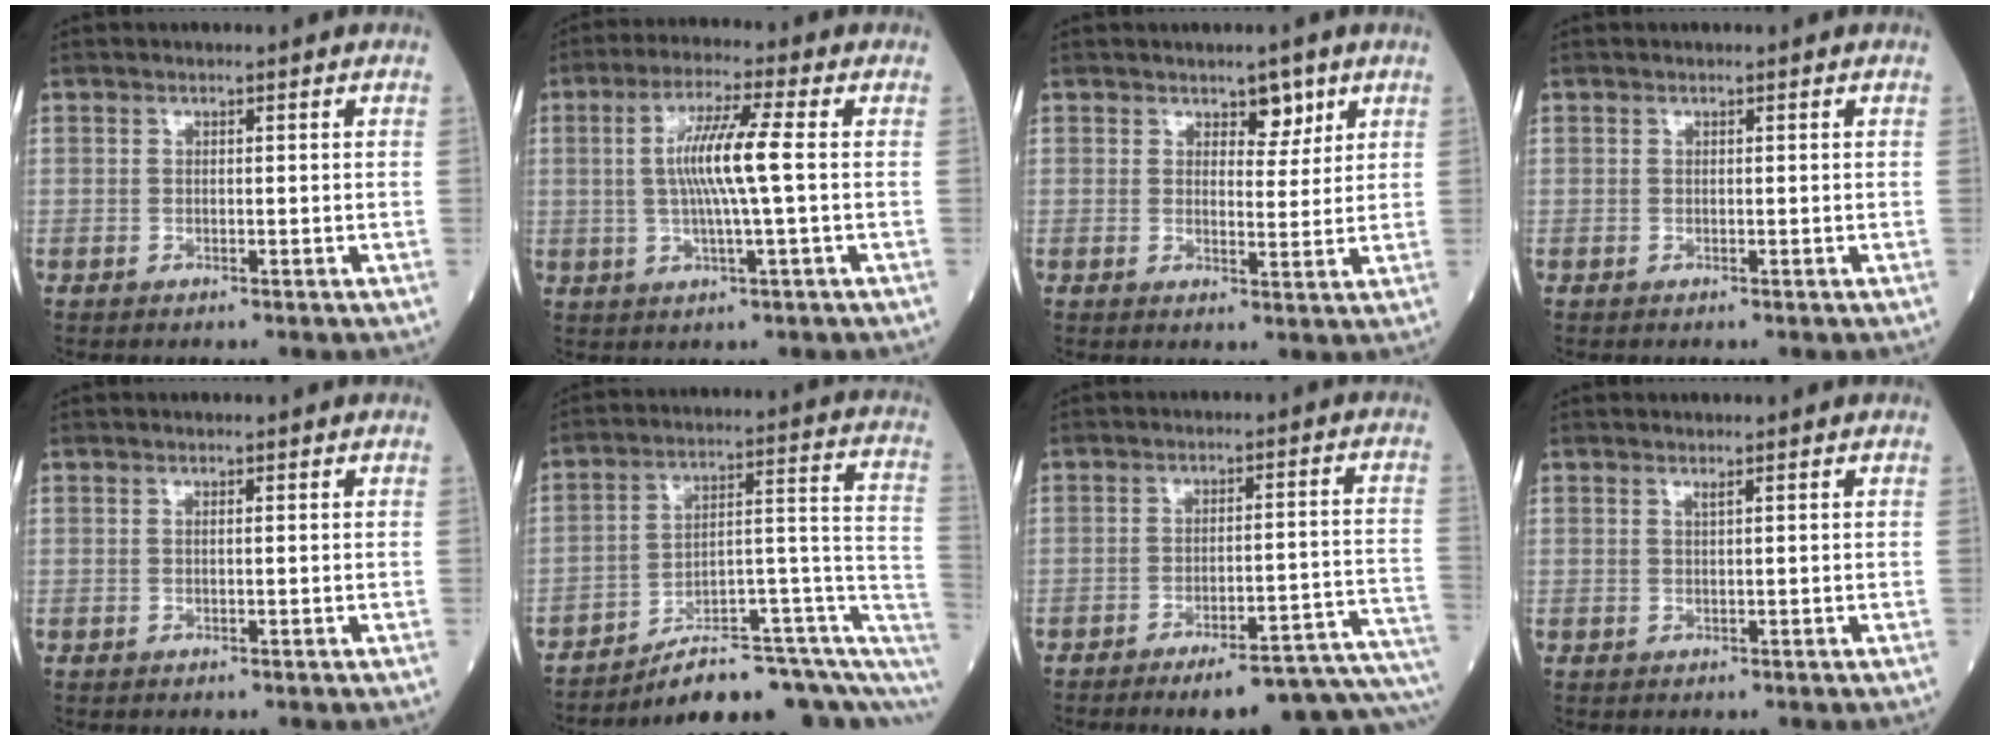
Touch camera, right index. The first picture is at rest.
{"total": 8.5, "force": [0.4, -0.3, 8.4], "torque": [-0.163, 0.003, 0.005]}
{"total": 3.5, "force": [2.3, 1.8, 2.1], "torque": [-0.019, -0.002, 0.033]}
{"total": 0.0}
{"total": 0.0}
{"total": 17.5, "force": [-11.2, 4.3, 12.8], "torque": [-0.113, 0.077, -0.154]}
{"total": 16.7, "force": [-14.7, 0.0, 7.9], "torque": [-0.037, 0.024, -0.188]}
{"total": 0.6, "force": [0.4, -0.1, 0.4], "torque": [-0.015, -0.005, 0.010]}